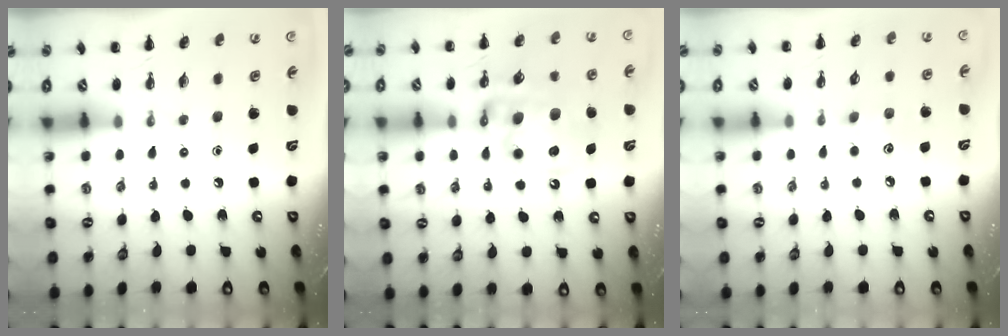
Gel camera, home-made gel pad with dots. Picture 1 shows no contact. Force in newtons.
{"total": 15.3, "press": 14.9, "slide": 3.5}
{"total": 5.8, "press": 5.6, "slide": 1.4}